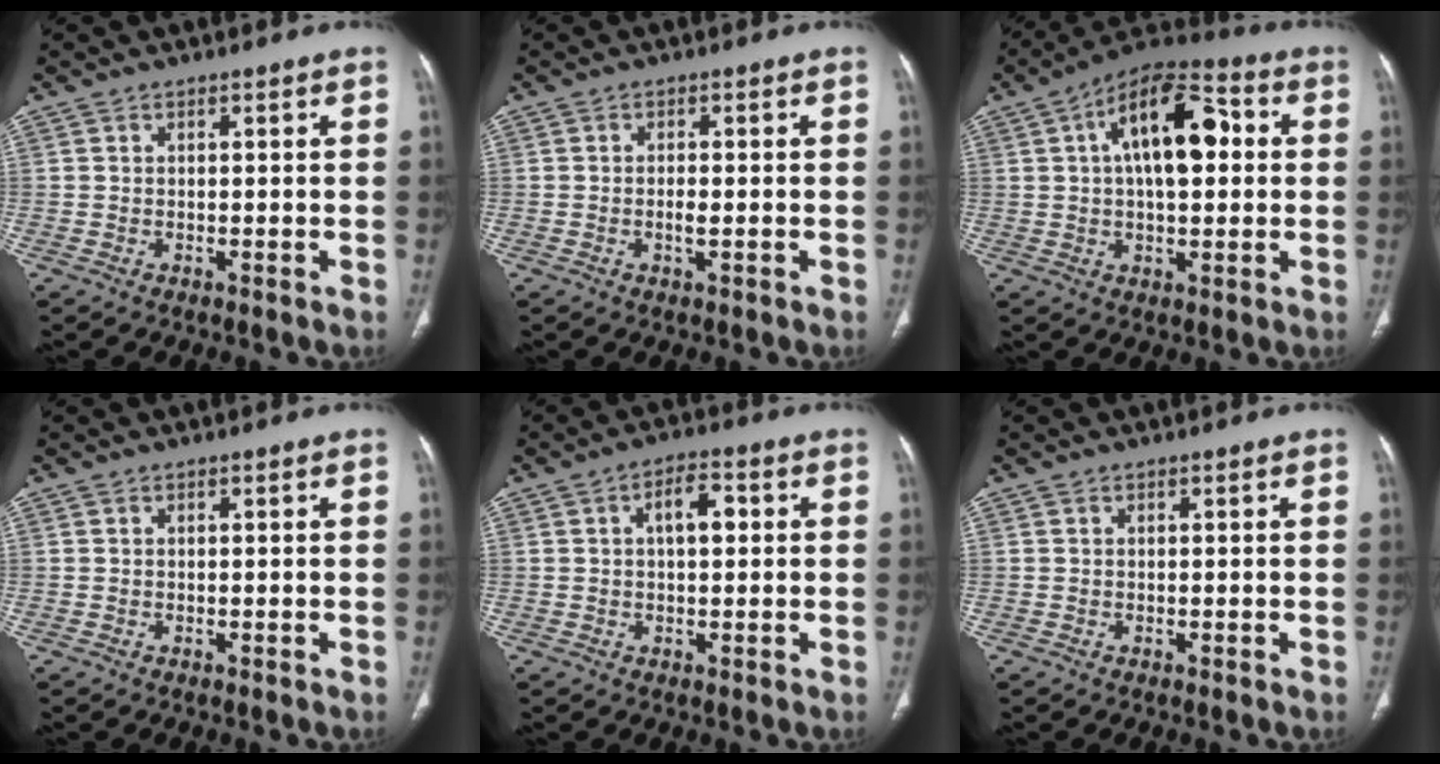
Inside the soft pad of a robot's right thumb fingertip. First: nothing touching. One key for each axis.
{"total": 2.0, "fx": -0.5, "fy": 0.8, "fz": 1.8, "tx": -0.036, "ty": -0.001, "tz": -0.010}
{"total": 16.3, "fx": 3.2, "fy": 8.0, "fz": 13.8, "tx": -0.202, "ty": 0.025, "tz": 0.043}
{"total": 0.0}
{"total": 5.3, "fx": 1.0, "fy": 2.7, "fz": 4.5, "tx": -0.063, "ty": 0.013, "tz": 0.011}
{"total": 0.0}